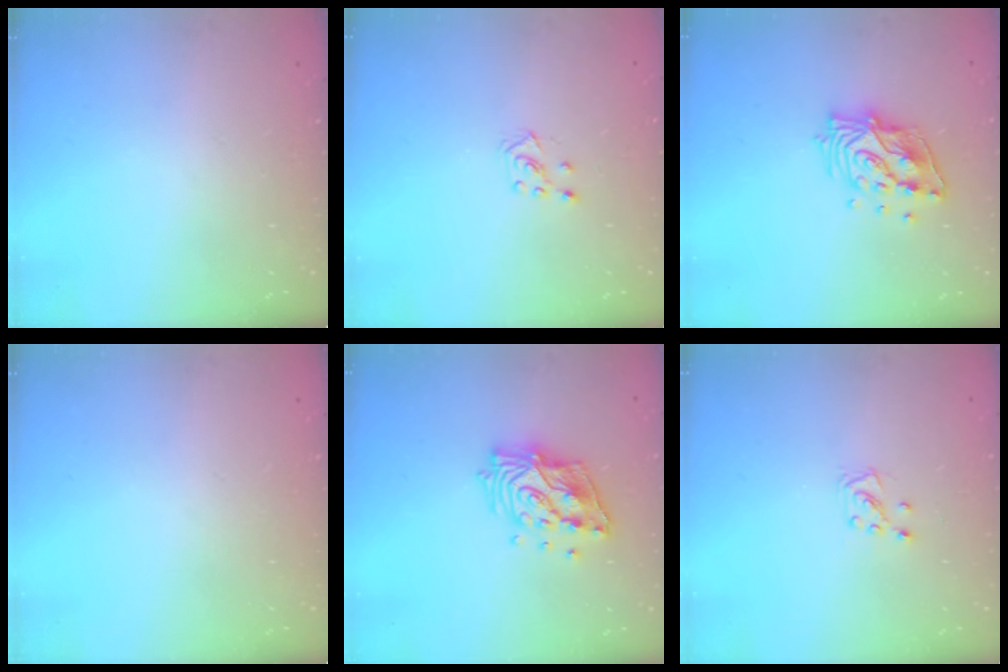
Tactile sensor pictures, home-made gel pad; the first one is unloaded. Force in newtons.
{"total": 3.8, "press": 3.7, "slide": 0.5}
{"total": 14.1, "press": 14.0, "slide": 1.2}
{"total": 0.0}
{"total": 15.2, "press": 15.0, "slide": 1.8}
{"total": 4.9, "press": 4.9, "slide": 0.5}